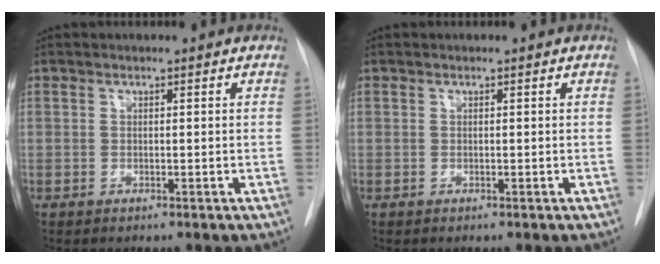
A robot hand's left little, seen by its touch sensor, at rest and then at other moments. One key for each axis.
{"total": 0.0}